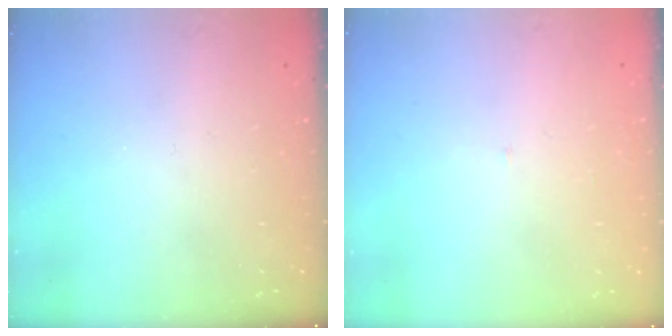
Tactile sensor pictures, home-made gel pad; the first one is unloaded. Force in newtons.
{"total": 2.0, "press": 2.0, "slide": 0.1}